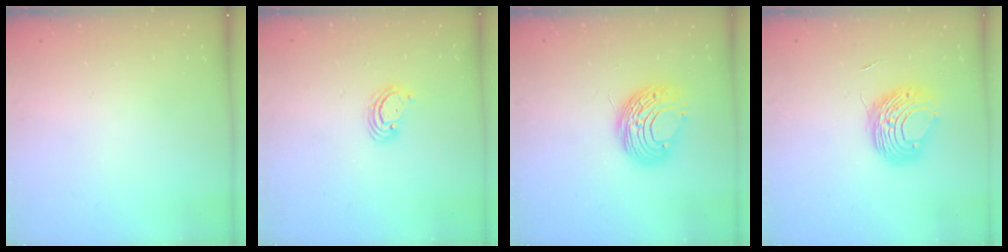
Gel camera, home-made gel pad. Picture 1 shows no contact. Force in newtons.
{"total": 3.0, "press": 2.9, "slide": 0.3}
{"total": 10.1, "press": 10.1, "slide": 0.8}
{"total": 8.5, "press": 8.5, "slide": 0.2}